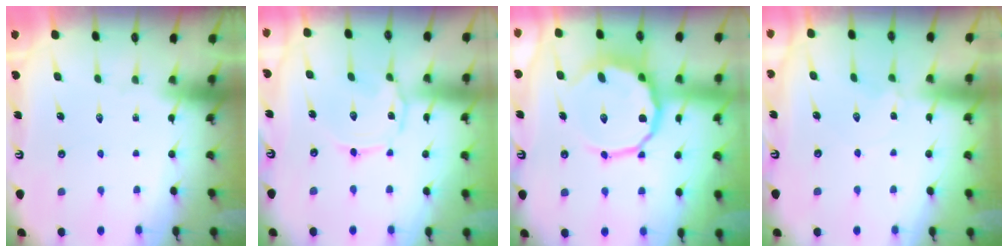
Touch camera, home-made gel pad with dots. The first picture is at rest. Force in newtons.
{"total": 1.8, "press": 1.8, "slide": 0.3}
{"total": 11.3, "press": 10.9, "slide": 2.9}
{"total": 2.7, "press": 2.6, "slide": 0.5}